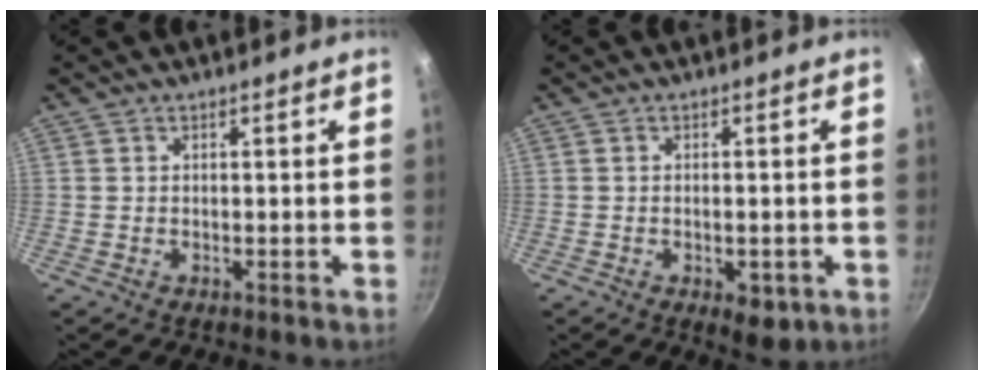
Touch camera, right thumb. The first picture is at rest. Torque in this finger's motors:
{"motor_torque": [-0.19, 0.09, -0.20, 0.05, 0.02]}